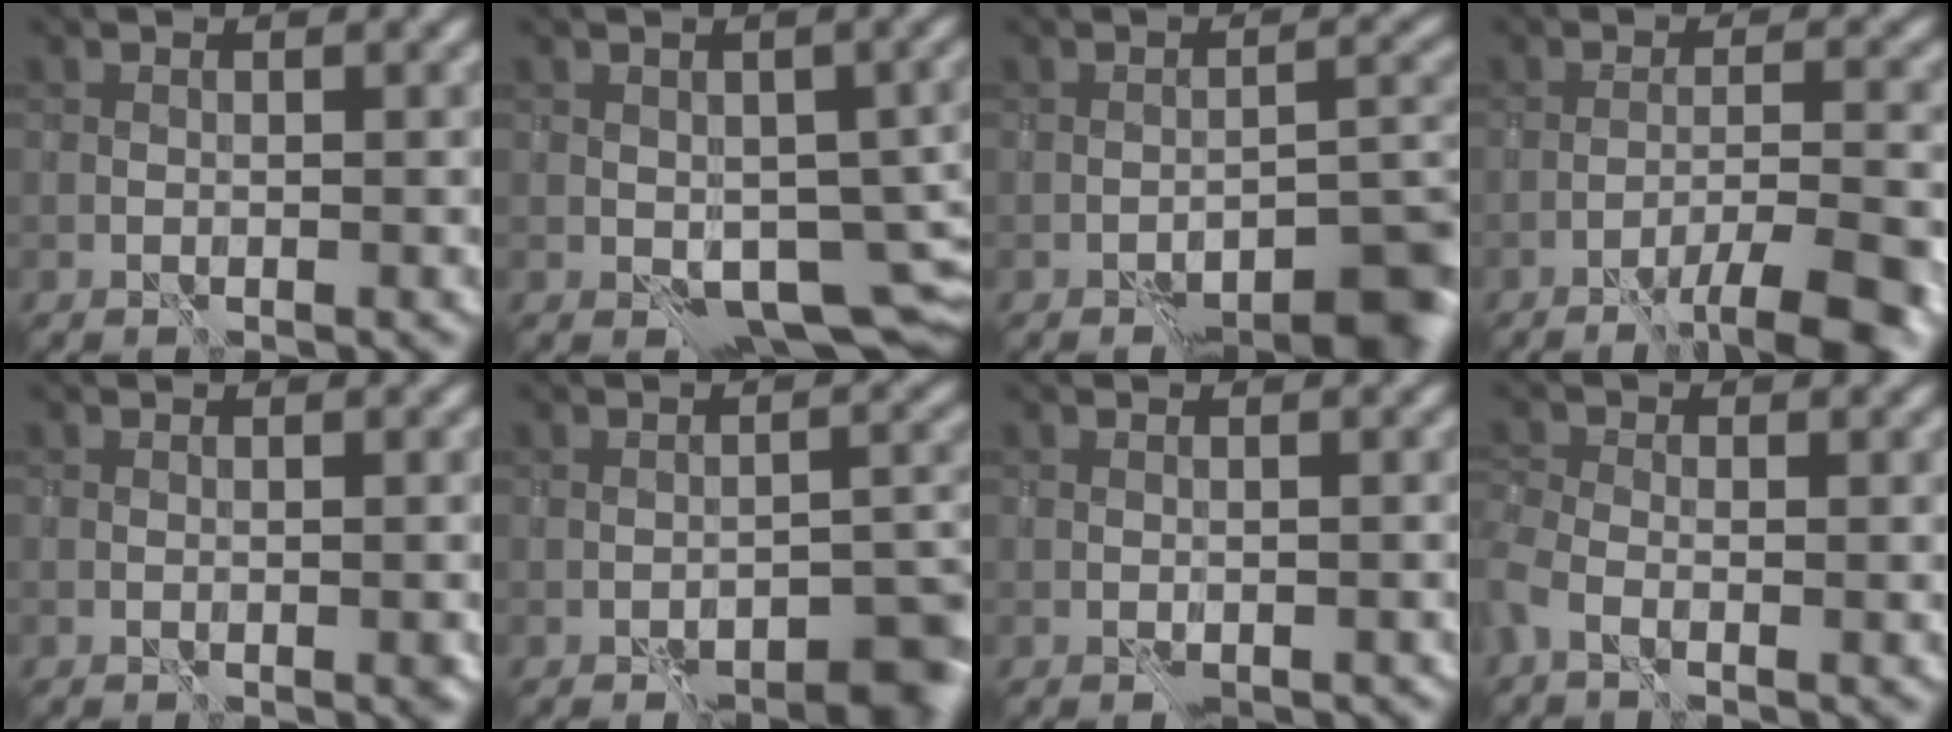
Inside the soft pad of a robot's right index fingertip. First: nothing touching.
{"total": 7.7, "force": [-2.3, 4.7, 5.6], "torque": [-0.072, -0.018, -0.026]}
{"total": 7.1, "force": [-5.6, 1.7, 4.0], "torque": [-0.041, 0.012, -0.076]}
{"total": 7.0, "force": [-5.1, 1.4, 4.6], "torque": [-0.063, 0.002, -0.066]}
{"total": 0.7, "force": [-0.3, 0.2, 0.6], "torque": [-0.007, 0.001, -0.004]}
{"total": 5.1, "force": [-3.8, 1.7, 2.9], "torque": [-0.030, 0.013, -0.048]}
{"total": 1.3, "force": [-1.2, 0.5, 0.5], "torque": [-0.014, 0.001, -0.017]}
{"total": 1.8, "force": [-1.1, 0.9, 1.1], "torque": [-0.032, -0.006, -0.037]}